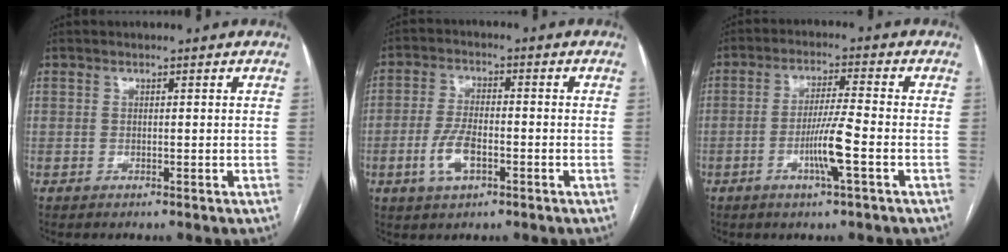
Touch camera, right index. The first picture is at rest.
{"total": 6.1, "force": [-2.4, 2.5, 5.1], "torque": [-0.108, 0.001, -0.042]}
{"total": 6.9, "force": [-2.5, -0.5, 6.4], "torque": [-0.125, -0.005, -0.048]}